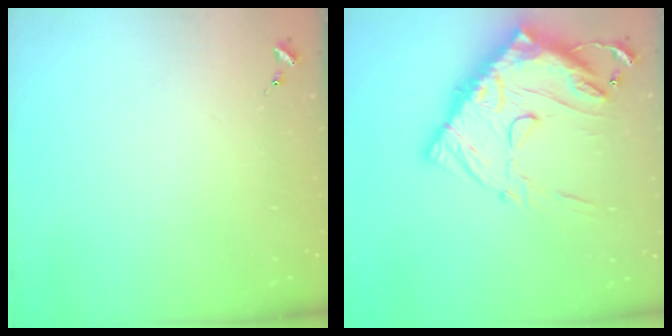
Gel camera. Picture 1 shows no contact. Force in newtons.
{"total": 21.5, "press": 21.4, "slide": 2.1}